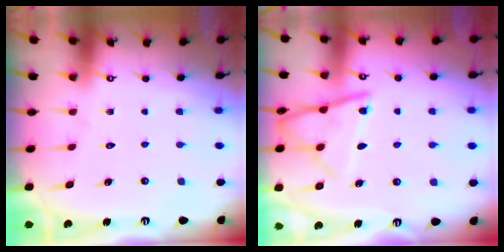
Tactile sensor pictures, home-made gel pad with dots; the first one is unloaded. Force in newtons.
{"total": 10.7, "press": 10.6, "slide": 0.6}